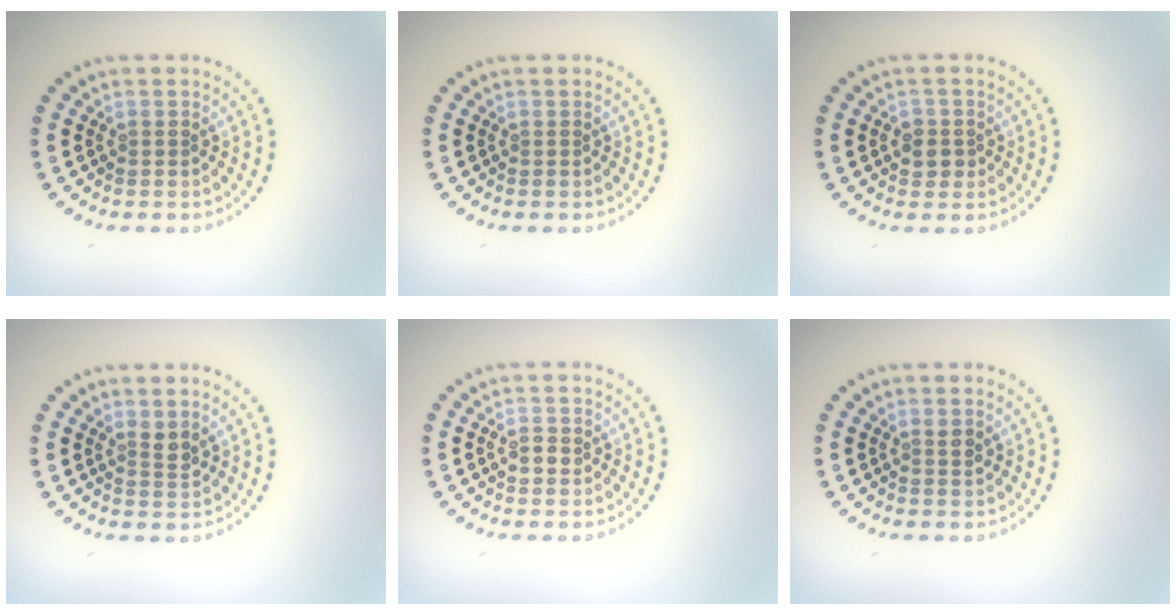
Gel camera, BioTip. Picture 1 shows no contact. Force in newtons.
{"total": 0.0}
{"total": 1.8, "press": 1.7, "slide": 0.5}
{"total": 1.3, "press": 1.0, "slide": 0.8}
{"total": 1.4, "press": 1.3, "slide": 0.1}
{"total": 1.0, "press": 0.8, "slide": 0.5}